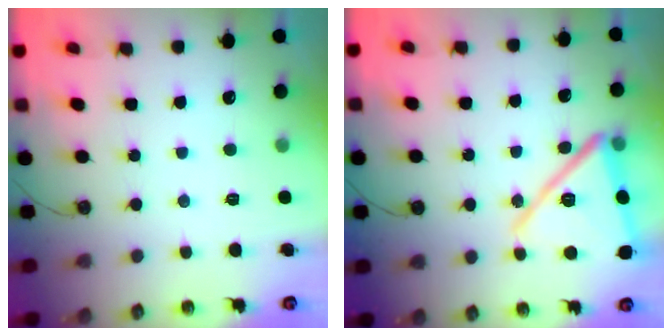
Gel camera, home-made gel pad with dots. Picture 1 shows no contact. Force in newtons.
{"total": 18.5, "press": 17.3, "slide": 6.7}